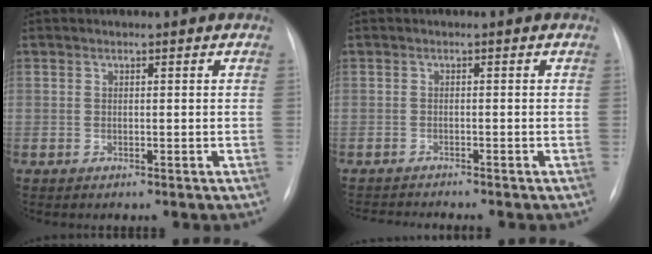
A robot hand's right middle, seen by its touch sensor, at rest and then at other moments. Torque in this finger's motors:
{"motor_torque": [0.04, -0.05, 0.01, 0.01]}